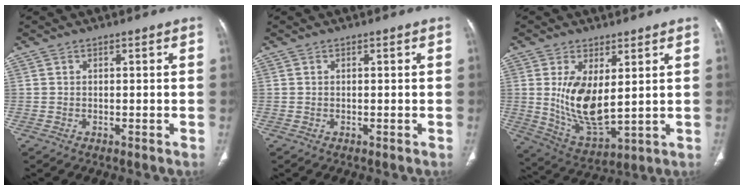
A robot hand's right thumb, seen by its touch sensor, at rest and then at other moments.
{"total": 0.0}
{"total": 11.8, "force": [2.1, 5.5, 10.2], "torque": [-0.184, -0.028, 0.059]}